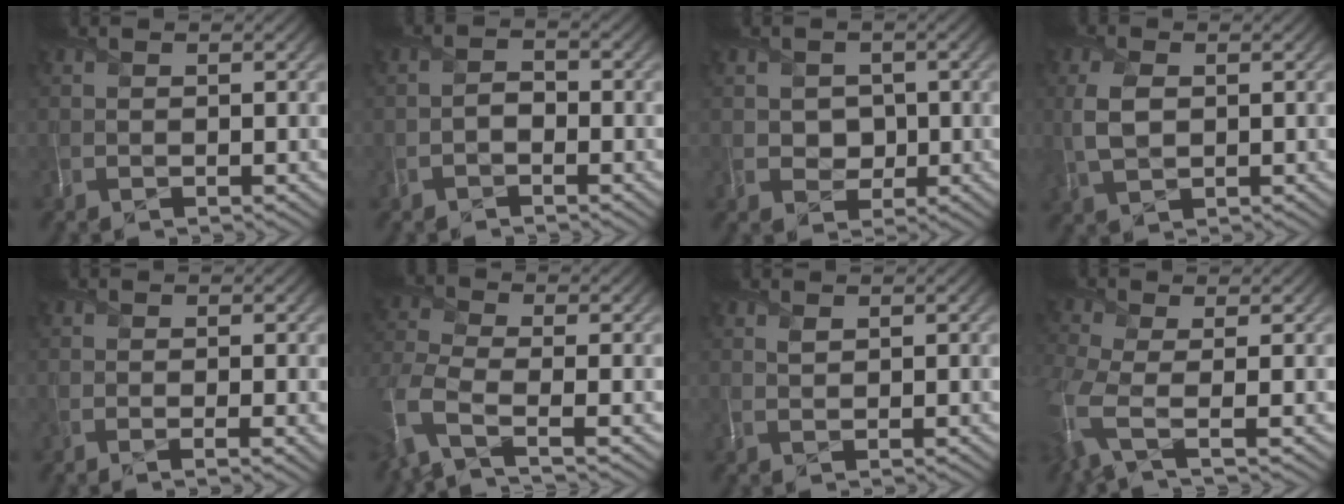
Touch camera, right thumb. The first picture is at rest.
{"total": 1.3, "force": [-0.8, 0.6, 0.7], "torque": [-0.010, 0.009, -0.021]}
{"total": 2.6, "force": [0.4, 2.5, 0.8], "torque": [-0.019, -0.001, 0.004]}
{"total": 4.0, "force": [0.8, 2.4, 3.1], "torque": [-0.079, 0.003, 0.015]}
{"total": 2.1, "force": [-0.3, 0.3, 2.0], "torque": [-0.029, 0.002, -0.010]}
{"total": 6.8, "force": [-3.6, 2.6, 5.2], "torque": [-0.127, -0.012, -0.089]}
{"total": 1.2, "force": [1.1, 0.1, 0.4], "torque": [-0.012, 0.005, 0.023]}
{"total": 6.0, "force": [-1.8, 2.0, 5.3], "torque": [-0.134, -0.014, -0.047]}